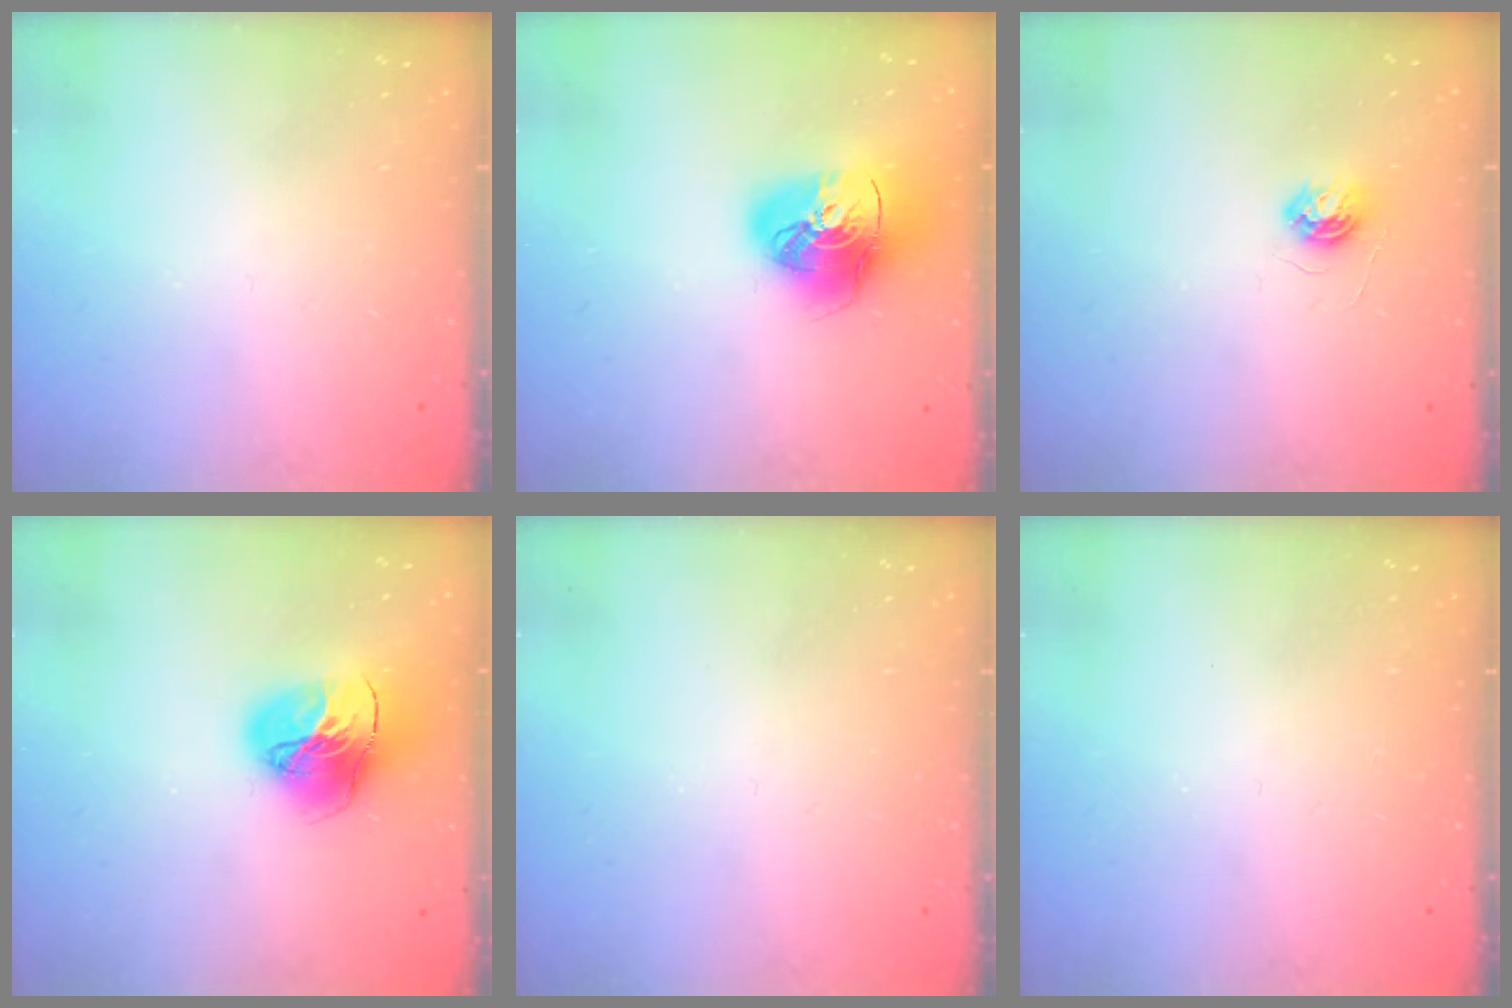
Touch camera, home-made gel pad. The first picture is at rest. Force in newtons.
{"total": 16.2, "press": 16.1, "slide": 1.7}
{"total": 5.2, "press": 5.2, "slide": 0.5}
{"total": 16.2, "press": 16.1, "slide": 1.6}
{"total": 0.0}
{"total": 0.0}